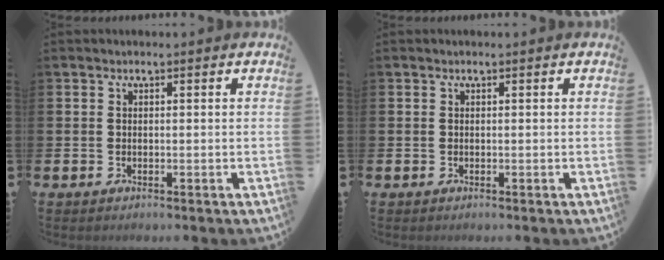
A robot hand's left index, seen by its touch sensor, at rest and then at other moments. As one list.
[{"total": 0.0}]